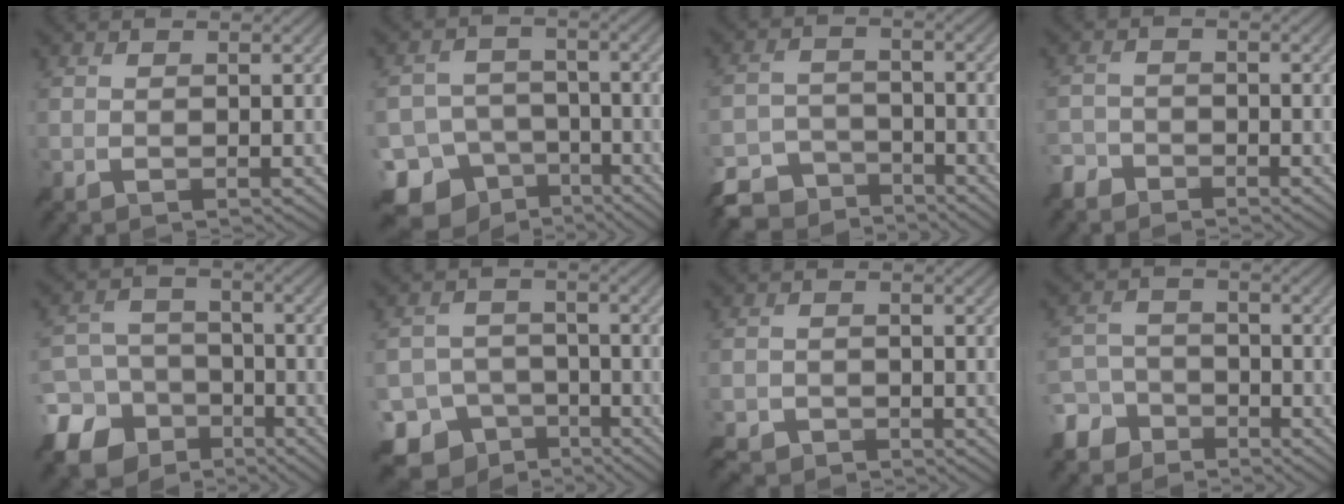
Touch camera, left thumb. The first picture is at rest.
{"total": 13.0, "force": [-8.0, 9.6, 3.4], "torque": [-0.097, -0.035, -0.134]}
{"total": 7.7, "force": [-6.6, 3.1, 2.4], "torque": [-0.050, -0.011, -0.125]}
{"total": 2.6, "force": [-2.2, 1.3, 0.2], "torque": [-0.004, 0.000, -0.057]}
{"total": 12.1, "force": [-7.1, 9.1, 3.7], "torque": [-0.115, -0.034, -0.138]}
{"total": 11.1, "force": [-7.1, 8.2, 2.5], "torque": [-0.070, -0.026, -0.122]}
{"total": 2.9, "force": [-2.6, 1.0, 0.6], "torque": [-0.013, -0.005, -0.058]}
{"total": 6.3, "force": [-4.7, 4.0, 1.4], "torque": [-0.023, -0.004, -0.102]}